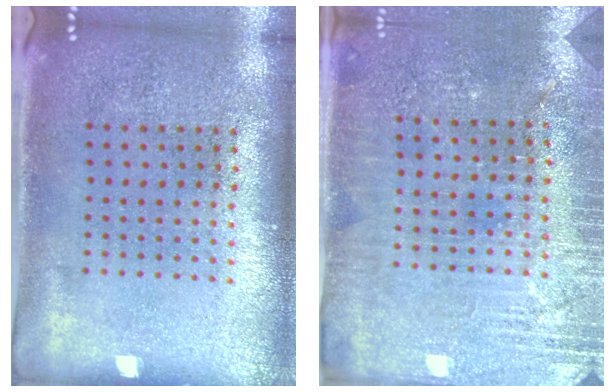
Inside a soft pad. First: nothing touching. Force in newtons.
{"total": 2.9, "press": 2.9, "slide": 0.4}